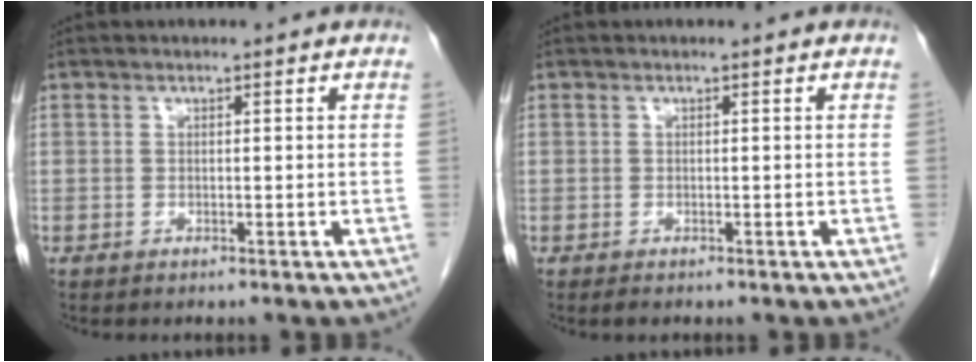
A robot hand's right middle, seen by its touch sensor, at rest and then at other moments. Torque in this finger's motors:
{"motor_torque": [0.11, -0.12, -0.11, -0.02]}